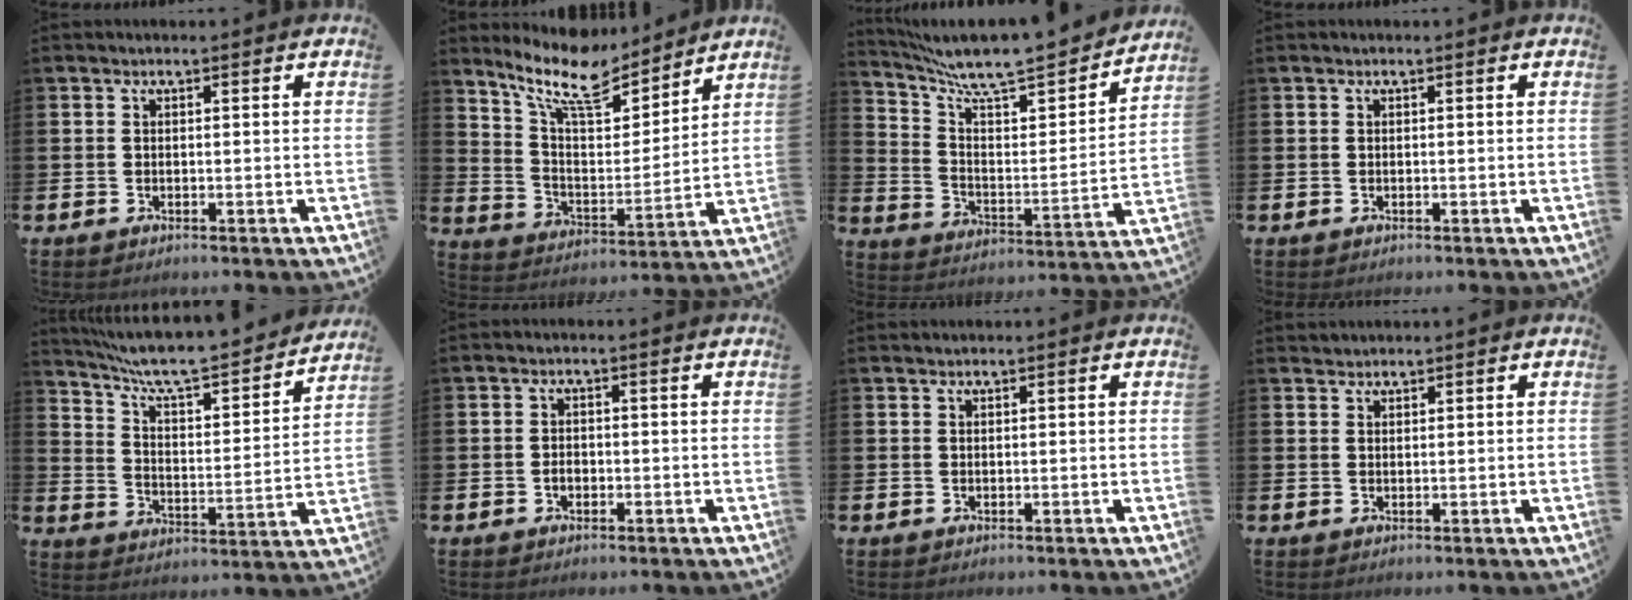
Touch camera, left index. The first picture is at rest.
{"total": 11.0, "force": [9.4, 3.5, 4.7], "torque": [-0.118, -0.063, 0.162]}
{"total": 8.5, "force": [7.8, 1.2, 3.2], "torque": [-0.088, -0.072, 0.126]}
{"total": 0.0}
{"total": 8.4, "force": [7.7, 1.3, 3.3], "torque": [-0.088, -0.062, 0.126]}
{"total": 1.3, "force": [-0.4, 1.0, 0.7], "torque": [-0.008, 0.002, -0.011]}
{"total": 0.6, "force": [0.6, 0.1, 0.0], "torque": [0.007, -0.002, 0.009]}
{"total": 1.3, "force": [1.3, 0.3, -0.3], "torque": [0.017, -0.002, 0.021]}